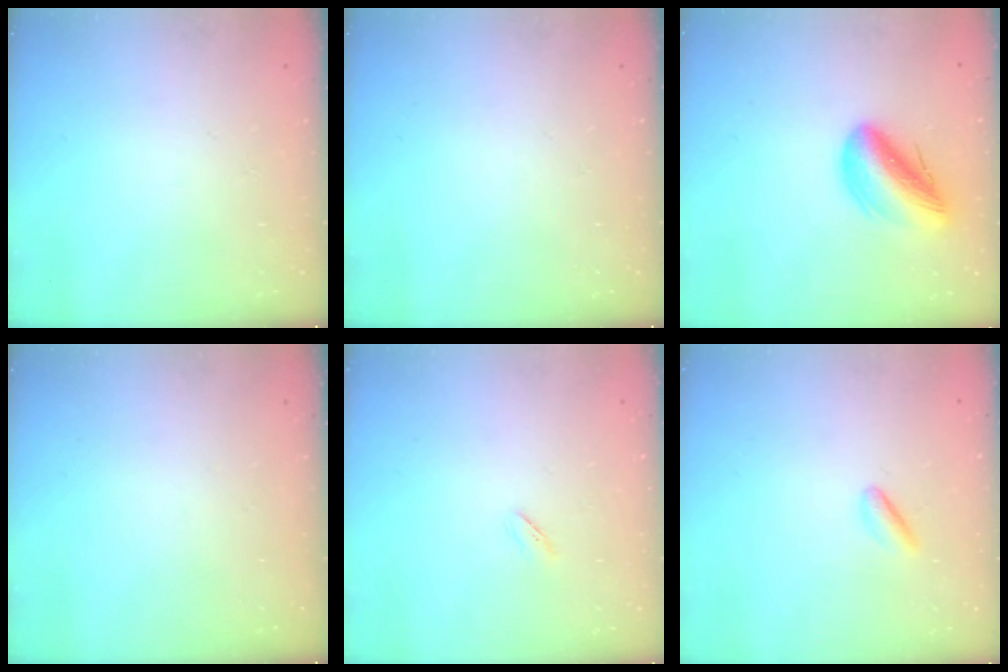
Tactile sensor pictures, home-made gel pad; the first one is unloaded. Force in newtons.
{"total": 0.0}
{"total": 14.4, "press": 14.0, "slide": 3.3}
{"total": 0.0}
{"total": 1.9, "press": 1.8, "slide": 0.6}
{"total": 3.4, "press": 3.3, "slide": 0.8}